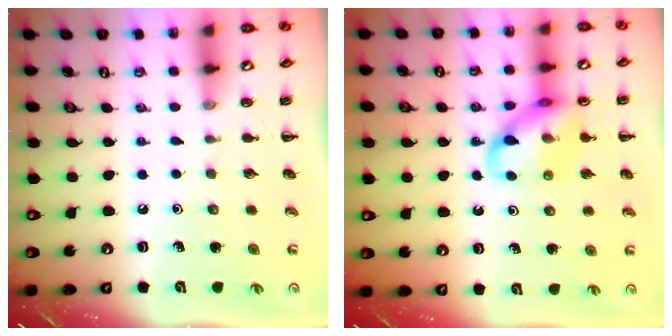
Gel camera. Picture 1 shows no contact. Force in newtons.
{"total": 12.3, "press": 12.2, "slide": 1.2}